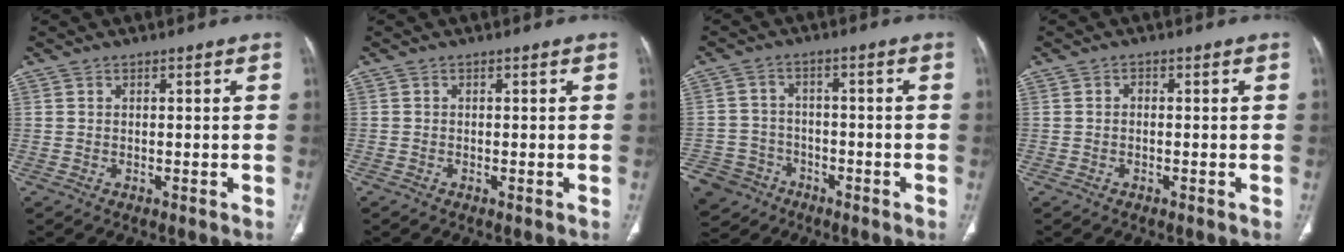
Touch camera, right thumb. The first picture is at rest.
{"total": 0.0}
{"total": 11.8, "force": [-7.1, 8.9, 3.3], "torque": [-0.080, 0.037, -0.119]}
{"total": 0.8, "force": [-0.2, 0.6, 0.5], "torque": [-0.008, 0.002, -0.006]}